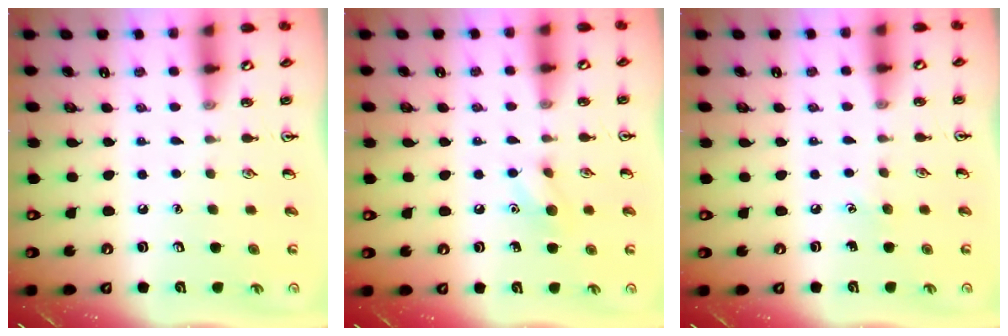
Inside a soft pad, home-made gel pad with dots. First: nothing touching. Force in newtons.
{"total": 6.7, "press": 6.6, "slide": 1.5}
{"total": 3.6, "press": 3.4, "slide": 1.2}